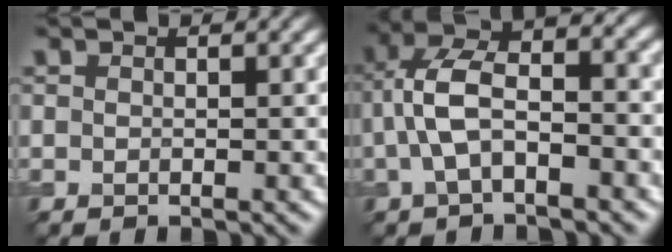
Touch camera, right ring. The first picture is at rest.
{"total": 6.5, "force": [-1.0, 3.2, 5.5], "torque": [-0.118, 0.021, -0.022]}